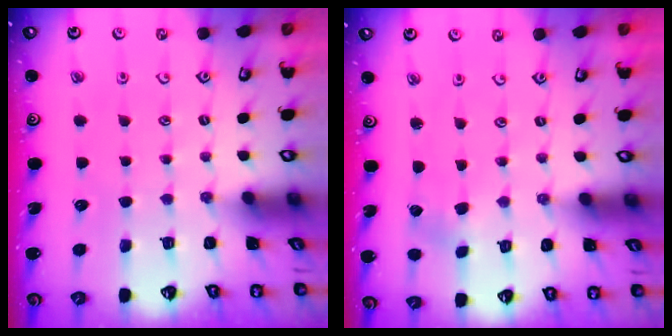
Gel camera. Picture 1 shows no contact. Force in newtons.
{"total": 2.2, "press": 2.2, "slide": 0.2}